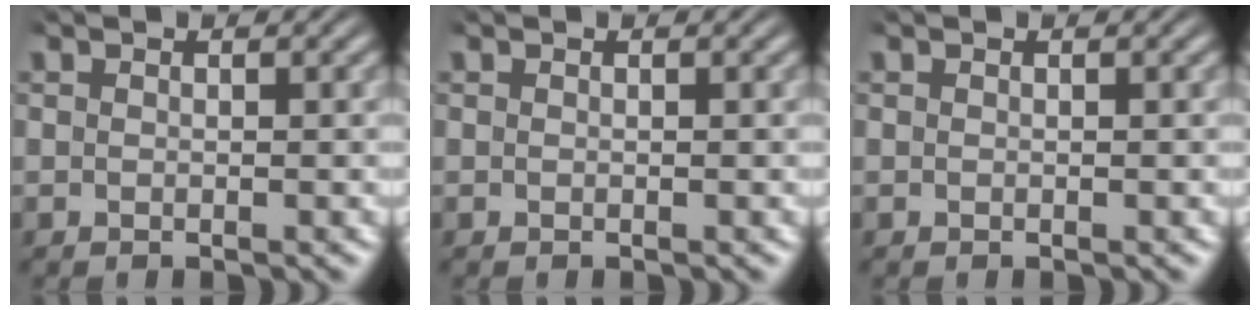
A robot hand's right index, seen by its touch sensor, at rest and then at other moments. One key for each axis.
{"total": 0.0}
{"total": 0.0}